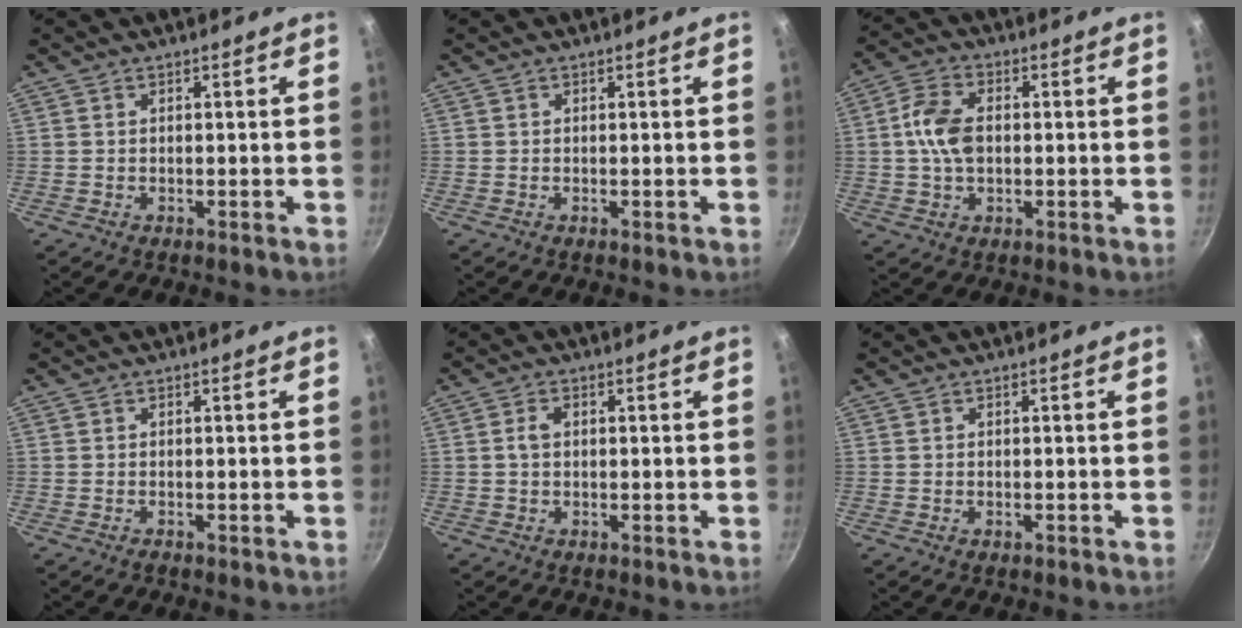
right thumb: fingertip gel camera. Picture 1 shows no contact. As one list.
[{"total": 0.0}, {"total": 8.2, "force": [0.2, 5.3, 6.2], "torque": [-0.112, 0.017, -0.003]}, {"total": 0.6, "force": [-0.4, 0.2, 0.4], "torque": [-0.006, 0.002, -0.008]}, {"total": 2.4, "force": [0.3, 1.6, 1.7], "torque": [-0.029, 0.007, 0.003]}, {"total": 0.6, "force": [-0.2, 0.4, 0.3], "torque": [-0.007, 0.002, -0.002]}]